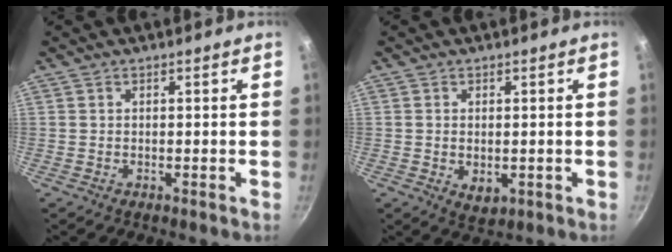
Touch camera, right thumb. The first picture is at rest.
{"total": 3.8, "force": [-0.3, 2.5, 2.9], "torque": [-0.044, -0.012, -0.001]}